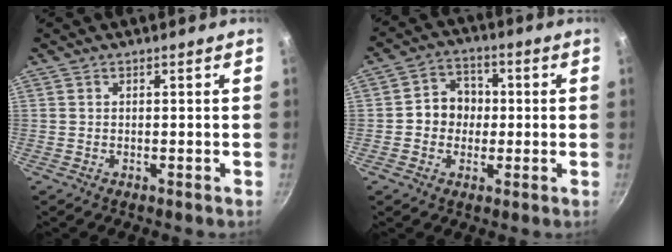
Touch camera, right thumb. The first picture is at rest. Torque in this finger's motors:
{"motor_torque": [-0.43, 0.43, 0.57, -0.70, 0.10]}